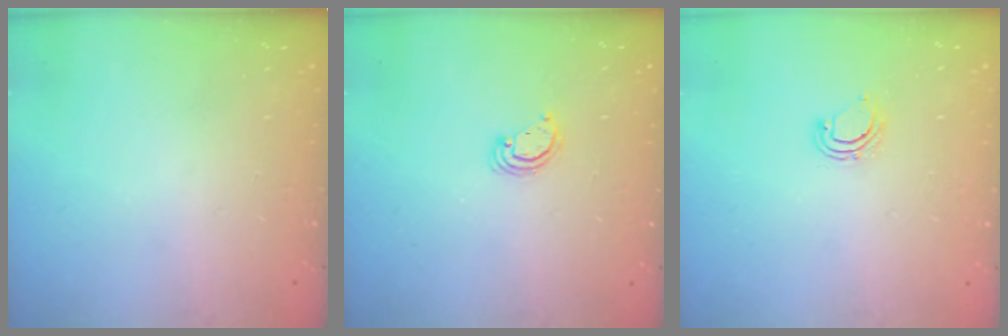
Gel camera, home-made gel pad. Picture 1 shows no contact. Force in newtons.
{"total": 2.5, "press": 2.5, "slide": 0.2}
{"total": 5.4, "press": 5.4, "slide": 0.5}